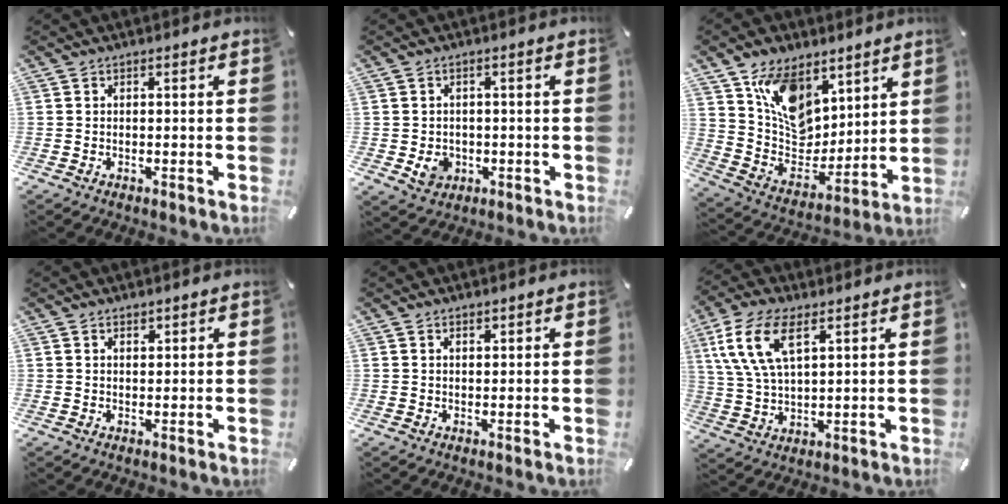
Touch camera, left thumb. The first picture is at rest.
{"total": 4.5, "force": [-0.7, 4.0, 1.9], "torque": [-0.016, -0.004, -0.014]}
{"total": 14.1, "force": [8.4, 9.7, 6.0], "torque": [-0.103, -0.058, 0.164]}
{"total": 1.3, "force": [1.0, 0.8, 0.2], "torque": [-0.005, 0.000, 0.019]}
{"total": 1.1, "force": [0.8, 0.7, 0.4], "torque": [-0.007, 0.000, 0.016]}
{"total": 12.3, "force": [5.6, 6.2, 9.0], "torque": [-0.220, -0.005, 0.099]}